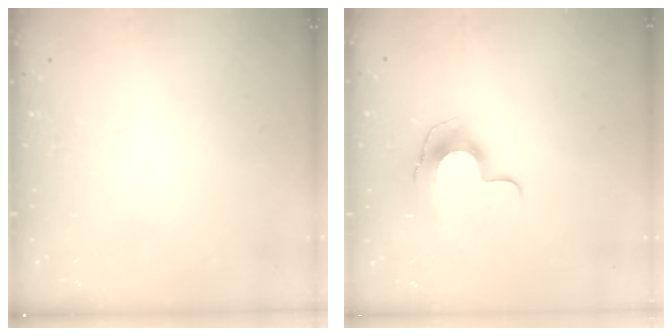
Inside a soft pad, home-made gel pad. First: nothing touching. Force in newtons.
{"total": 11.4, "press": 11.4, "slide": 0.6}